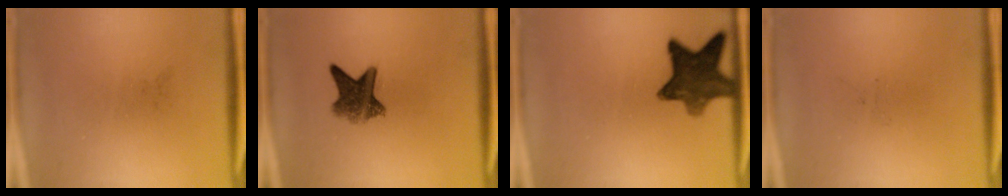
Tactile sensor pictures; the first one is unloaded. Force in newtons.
{"total": 6.5}
{"total": 10.1}
{"total": 0.0}